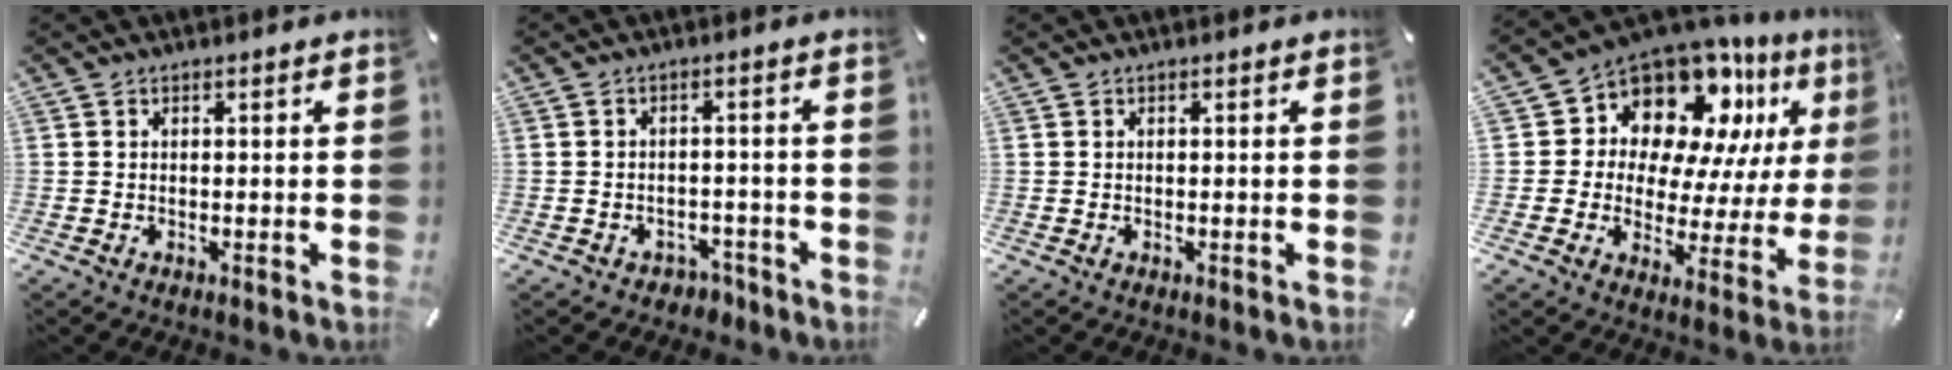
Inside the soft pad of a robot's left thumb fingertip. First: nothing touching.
{"total": 3.5, "force": [-2.3, 2.4, 0.8], "torque": [-0.012, 0.014, -0.044]}
{"total": 0.0}
{"total": 14.4, "force": [9.9, 9.1, 5.3], "torque": [-0.087, -0.089, 0.177]}